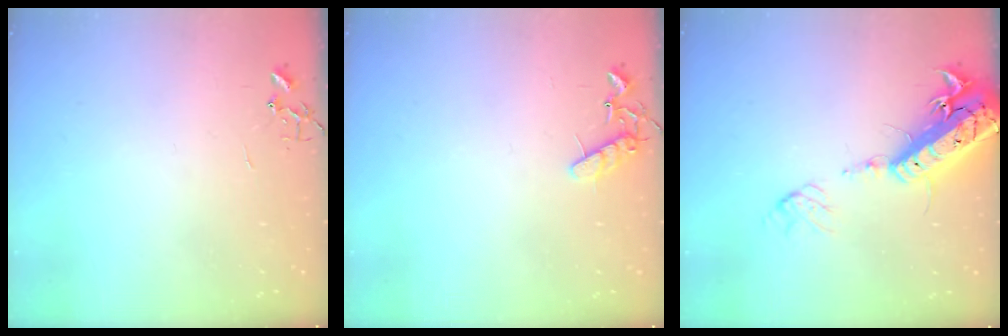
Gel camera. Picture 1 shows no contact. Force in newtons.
{"total": 8.2, "press": 8.1, "slide": 0.3}
{"total": 19.9, "press": 19.4, "slide": 4.6}